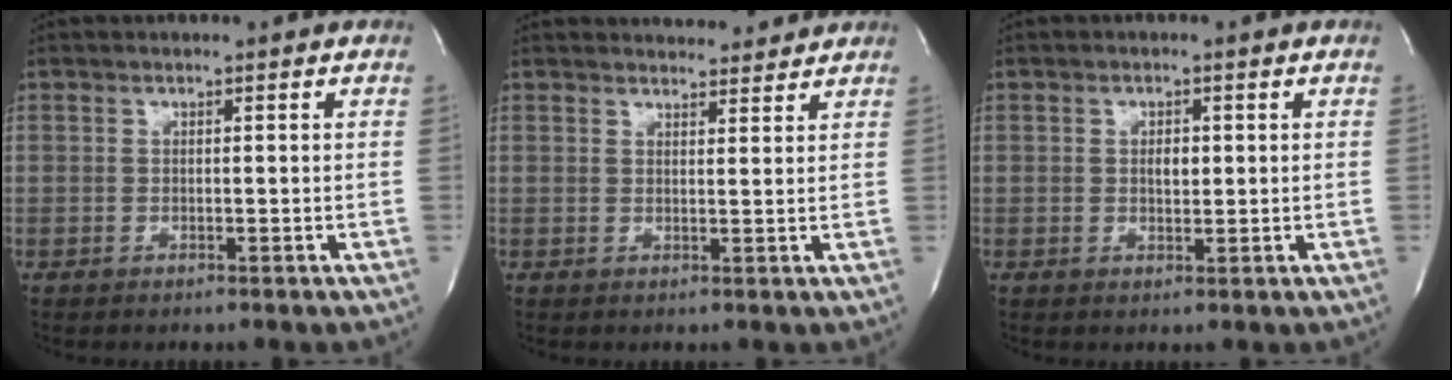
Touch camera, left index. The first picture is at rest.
{"total": 5.3, "force": [5.2, 1.1, 0.6], "torque": [-0.004, 0.005, 0.057]}
{"total": 1.6, "force": [0.0, 0.9, 1.3], "torque": [-0.021, -0.003, -0.002]}